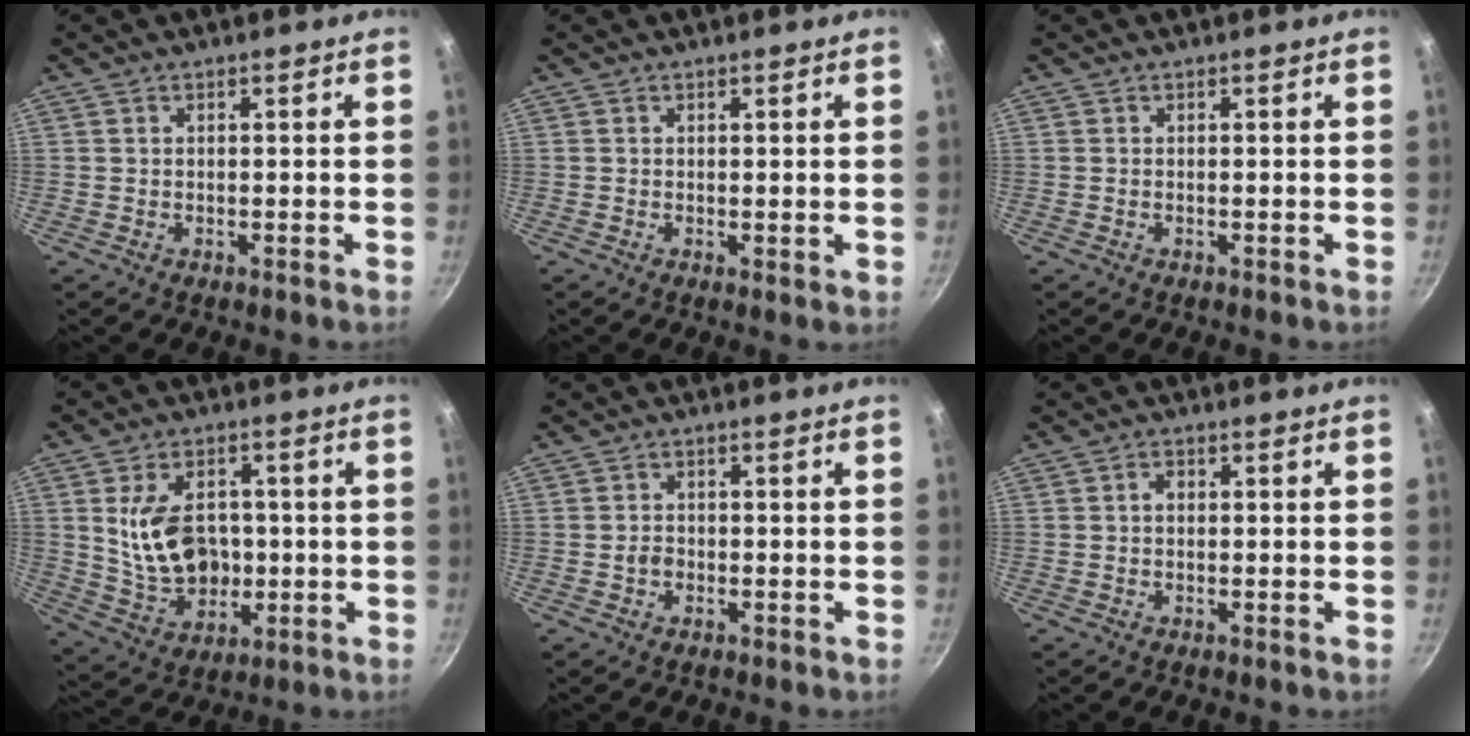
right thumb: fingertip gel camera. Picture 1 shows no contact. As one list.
[{"total": 0.6, "force": [0.3, 0.3, 0.5], "torque": [-0.006, -0.005, 0.003]}, {"total": 0.0}, {"total": 13.7, "force": [0.7, 9.7, 9.6], "torque": [-0.139, -0.002, 0.025]}, {"total": 2.0, "force": [-0.6, 1.5, 1.1], "torque": [-0.014, 0.010, -0.011]}, {"total": 1.8, "force": [0.1, 1.3, 1.2], "torque": [-0.017, 0.005, 0.000]}]